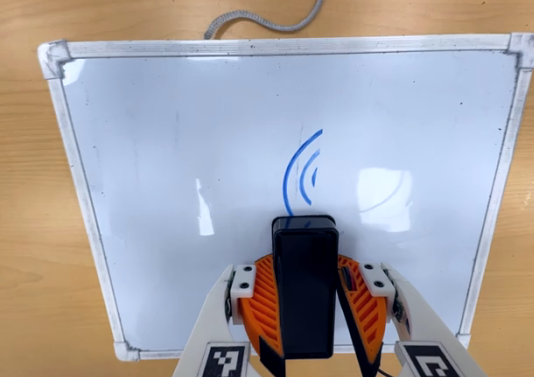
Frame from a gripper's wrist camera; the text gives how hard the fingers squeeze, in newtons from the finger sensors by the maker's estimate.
{"total": 8.8, "left": 8.7, "right": 8.9}